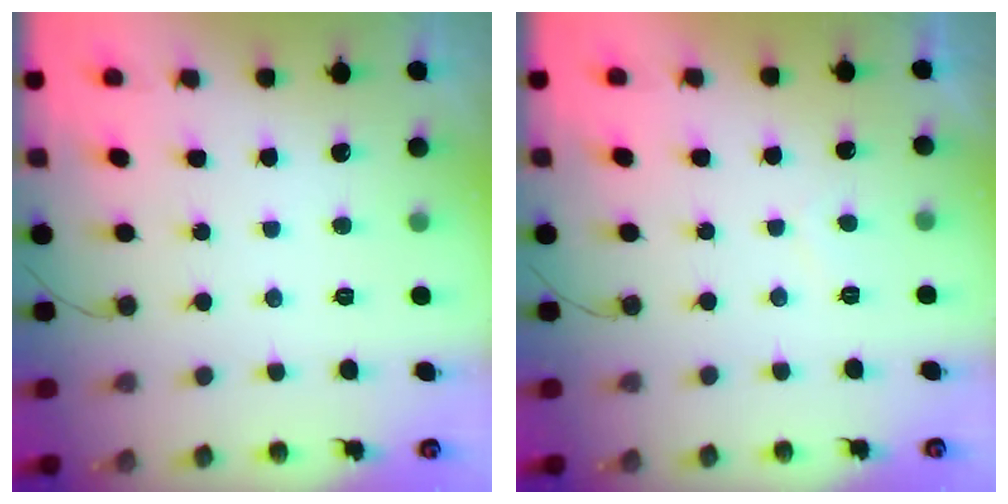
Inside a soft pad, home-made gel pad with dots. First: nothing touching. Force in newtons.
{"total": 0.5, "press": 0.1, "slide": 0.5}